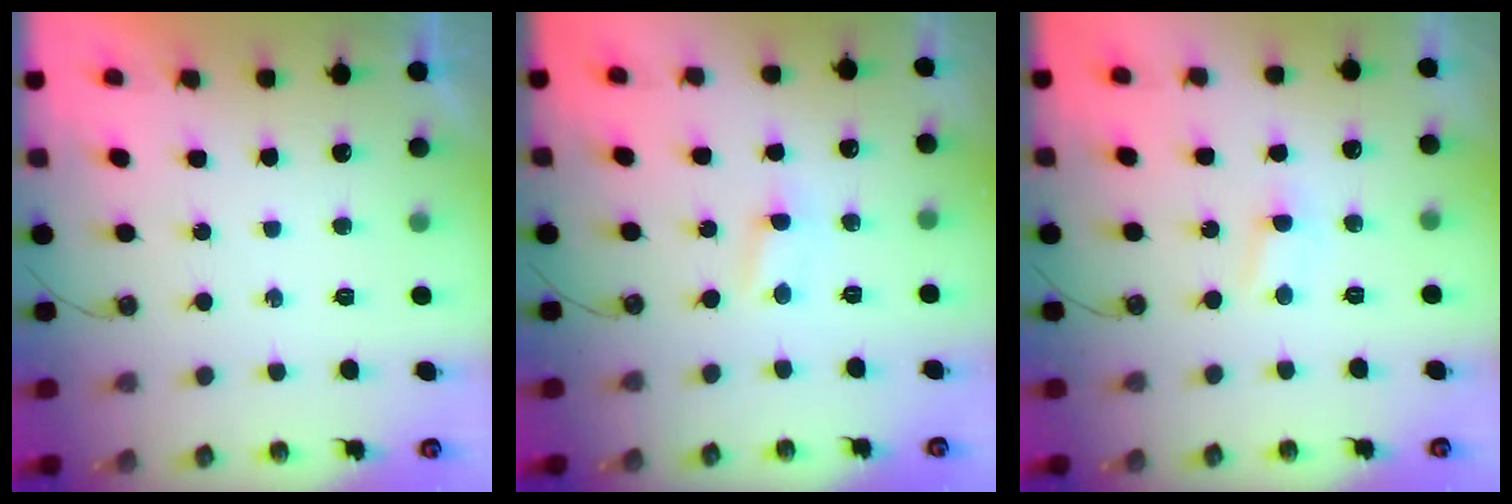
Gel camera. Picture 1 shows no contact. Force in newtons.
{"total": 1.0, "press": 1.0, "slide": 0.1}
{"total": 2.8, "press": 2.8, "slide": 0.4}